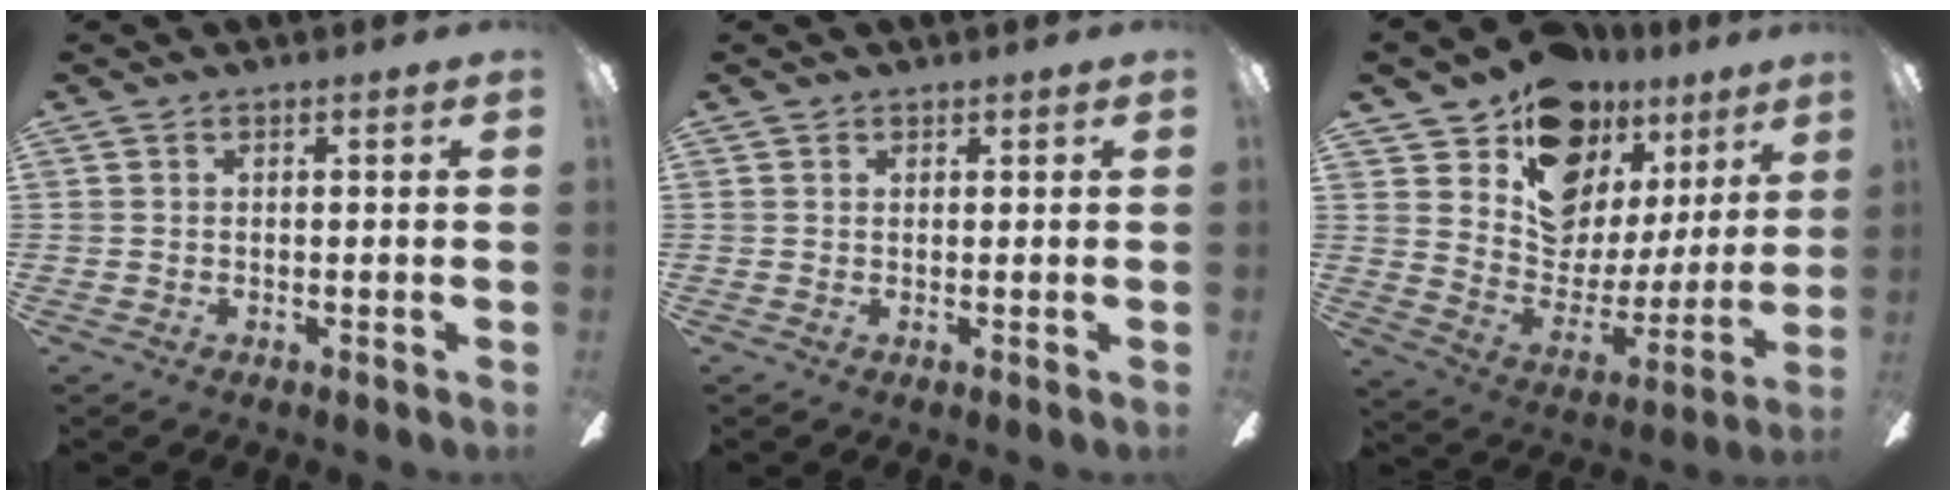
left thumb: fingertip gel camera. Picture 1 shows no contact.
{"total": 0.8, "force": [0.7, 0.5, 0.0], "torque": [-0.002, 0.000, 0.013]}
{"total": 17.0, "force": [12.7, 10.1, 4.8], "torque": [-0.086, -0.100, 0.237]}